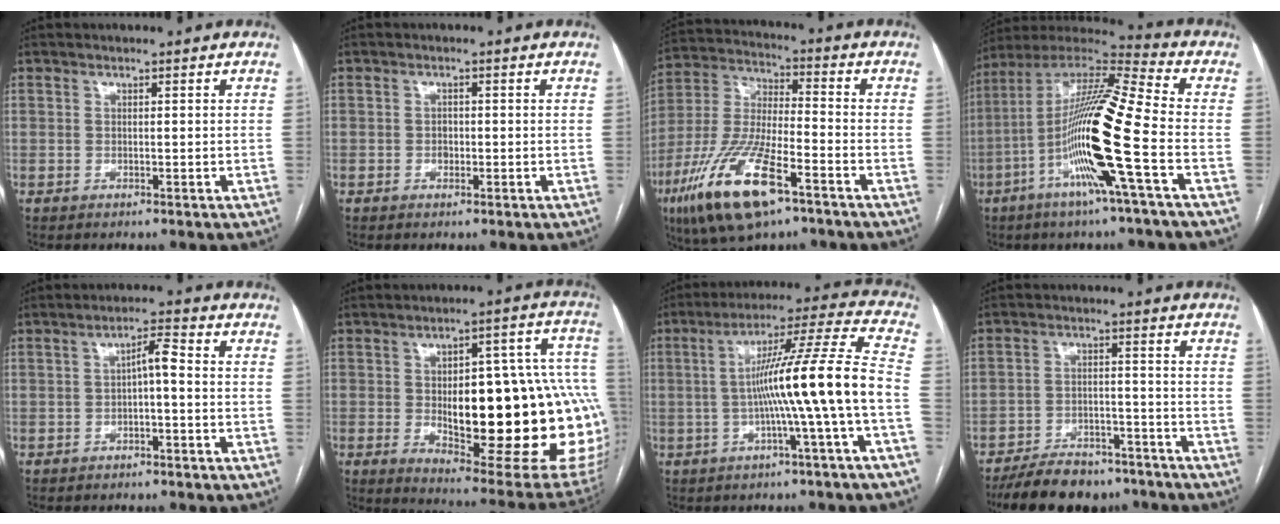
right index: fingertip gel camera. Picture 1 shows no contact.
{"total": 1.3, "force": [-0.2, 1.0, 0.7], "torque": [-0.010, 0.003, -0.003]}
{"total": 17.7, "force": [-9.5, 4.6, 14.2], "torque": [-0.315, -0.027, -0.171]}
{"total": 18.6, "force": [-5.3, -0.6, 17.9], "torque": [-0.348, -0.008, -0.113]}
{"total": 3.4, "force": [-0.4, 0.6, 3.3], "torque": [-0.055, 0.015, -0.005]}
{"total": 31.3, "force": [-2.8, 8.7, 30.0], "torque": [-0.323, 0.029, -0.015]}
{"total": 14.7, "force": [-2.7, -2.1, 14.3], "torque": [-0.225, 0.019, -0.049]}
{"total": 13.9, "force": [-11.9, 5.1, 4.9], "torque": [-0.075, 0.005, -0.173]}